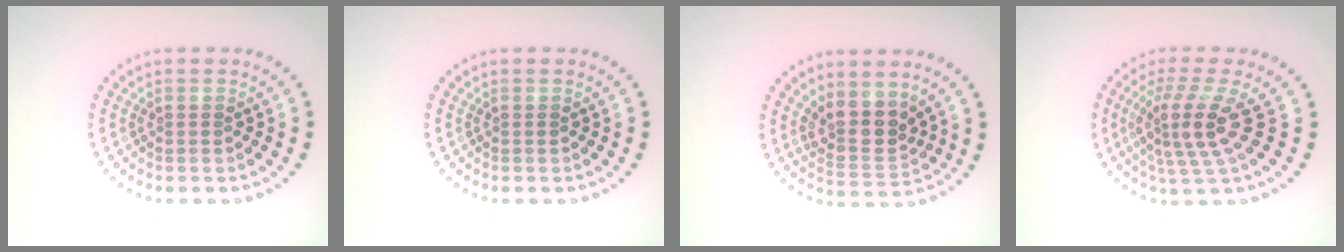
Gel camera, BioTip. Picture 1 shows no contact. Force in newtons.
{"total": 0.0}
{"total": 3.6, "press": 2.8, "slide": 2.2}
{"total": 4.3, "press": 3.2, "slide": 2.8}